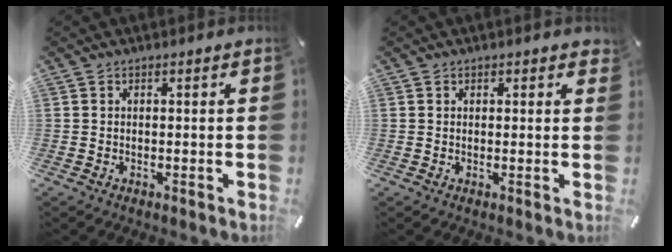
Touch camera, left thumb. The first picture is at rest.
{"total": 1.0, "force": [0.7, 0.7, 0.2], "torque": [0.004, -0.001, 0.010]}